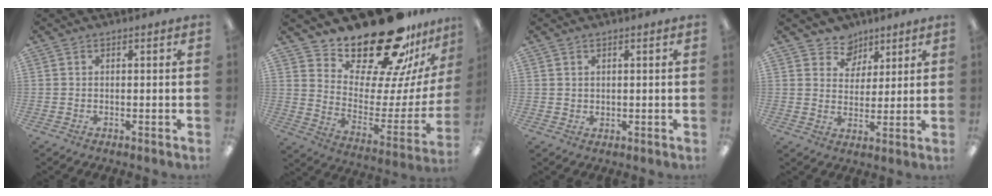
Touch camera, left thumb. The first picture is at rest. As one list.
[{"total": 25.6, "force": [21.1, 8.4, 11.8], "torque": [-0.173, -0.159, 0.363]}, {"total": 1.3, "force": [0.9, 0.9, 0.2], "torque": [-0.004, 0.001, 0.018]}, {"total": 7.1, "force": [5.0, 5.0, 0.2], "torque": [-0.003, -0.036, 0.094]}]